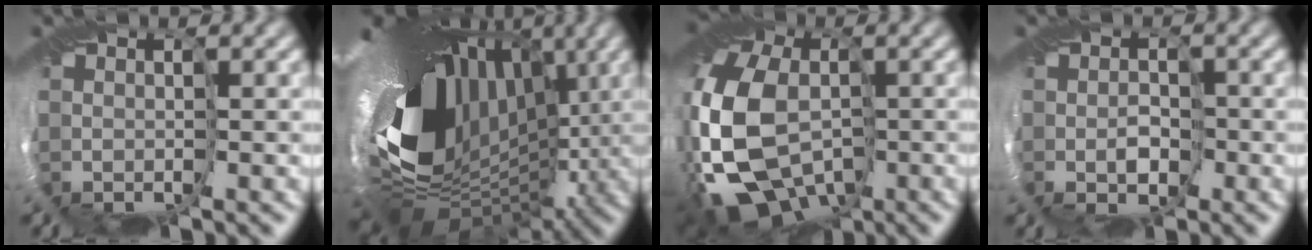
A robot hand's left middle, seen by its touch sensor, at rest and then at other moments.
{"total": 17.5, "force": [1.1, 11.9, 12.8], "torque": [-0.212, -0.039, 0.021]}
{"total": 12.9, "force": [-5.2, 7.8, 8.9], "torque": [-0.204, -0.026, -0.097]}
{"total": 1.6, "force": [-0.8, 1.2, 0.8], "torque": [-0.002, -0.001, -0.008]}